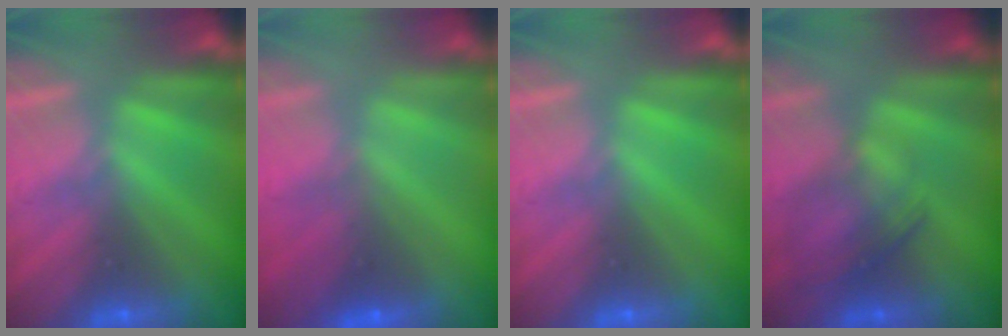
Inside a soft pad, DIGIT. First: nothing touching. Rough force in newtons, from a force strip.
{"total": 1.9}
{"total": 0.0}
{"total": 2.0}